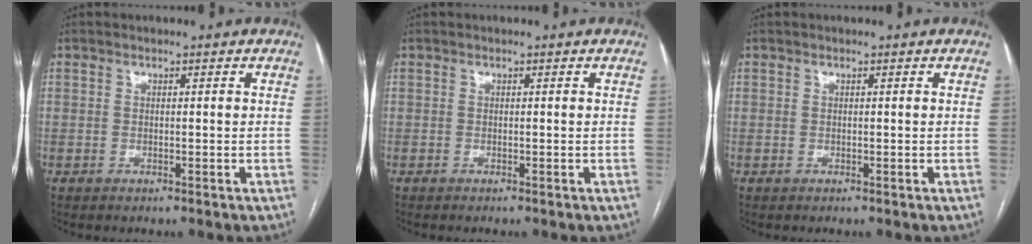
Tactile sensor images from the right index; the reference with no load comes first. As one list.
[{"total": 0.0}, {"total": 0.0}]